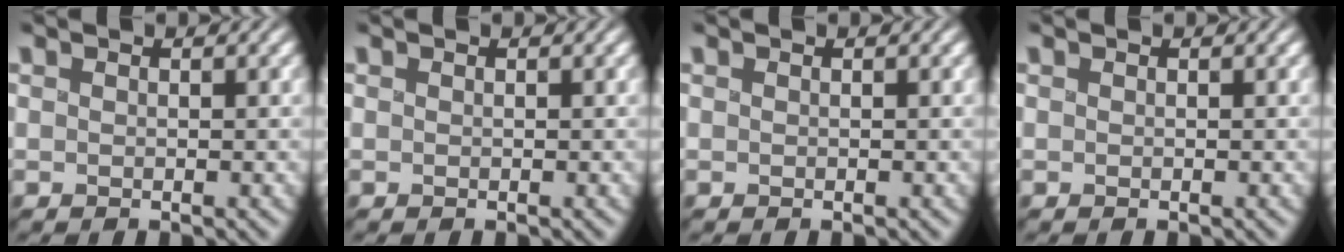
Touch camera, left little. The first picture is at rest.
{"total": 0.0}
{"total": 0.0}
{"total": 0.0}